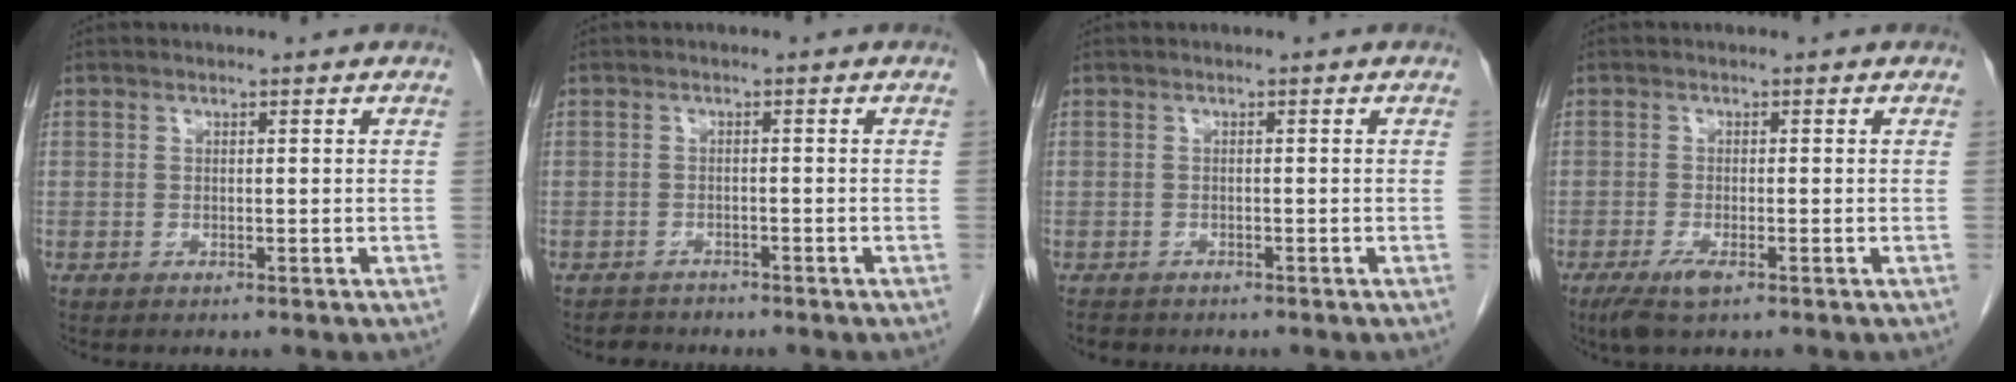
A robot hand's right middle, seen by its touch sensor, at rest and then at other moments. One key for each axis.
{"total": 1.9, "fx": -1.7, "fy": 0.8, "fz": -0.4, "tx": 0.000, "ty": 0.000, "tz": -0.028}
{"total": 2.1, "fx": -1.8, "fy": 1.0, "fz": 0.5, "tx": -0.014, "ty": -0.002, "tz": -0.024}
{"total": 3.2, "fx": -1.9, "fy": 0.7, "fz": 2.5, "tx": -0.057, "ty": -0.008, "tz": -0.035}